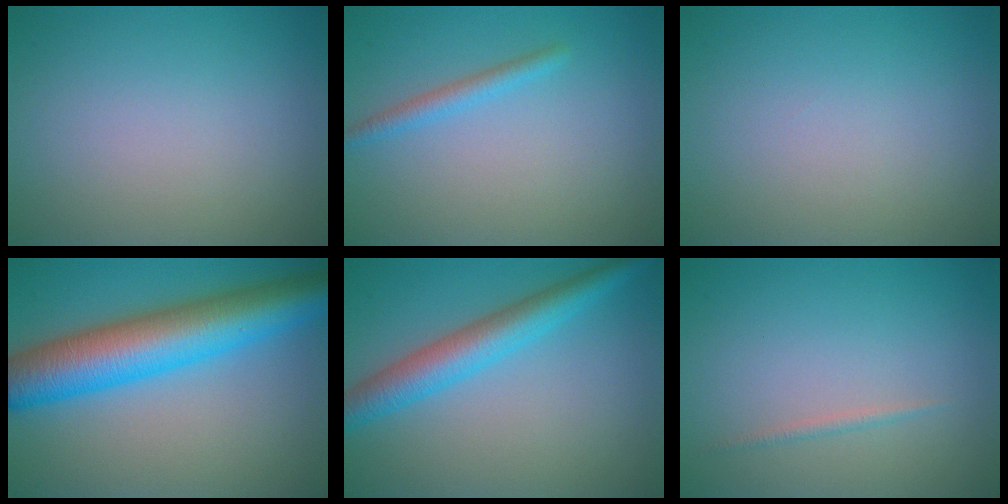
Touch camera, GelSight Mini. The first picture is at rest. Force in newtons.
{"total": 1.6, "press": 1.6, "slide": 0.1}
{"total": 0.0}
{"total": 10.5, "press": 10.5, "slide": 0.2}
{"total": 4.9, "press": 4.9, "slide": 0.1}
{"total": 0.7, "press": 0.7, "slide": 0.0}